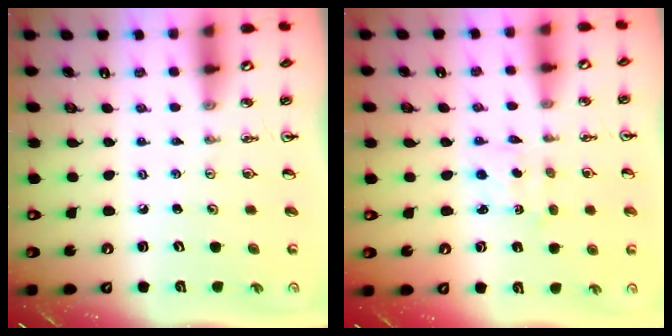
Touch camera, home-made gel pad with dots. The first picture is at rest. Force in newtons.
{"total": 1.7, "press": 1.5, "slide": 0.8}